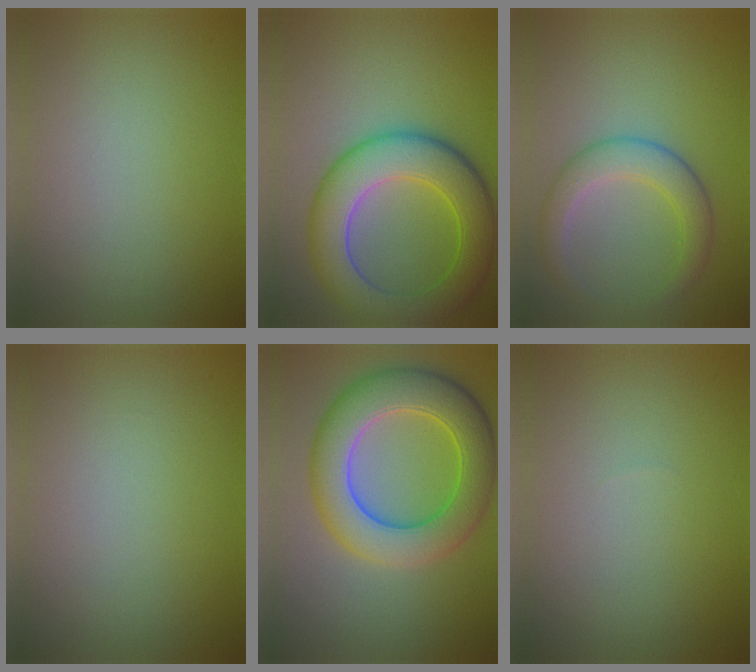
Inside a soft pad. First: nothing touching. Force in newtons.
{"total": 8.5, "press": 8.5, "slide": 0.5}
{"total": 3.8, "press": 3.8, "slide": 0.4}
{"total": 0.0}
{"total": 8.5, "press": 8.5, "slide": 0.3}
{"total": 0.0}